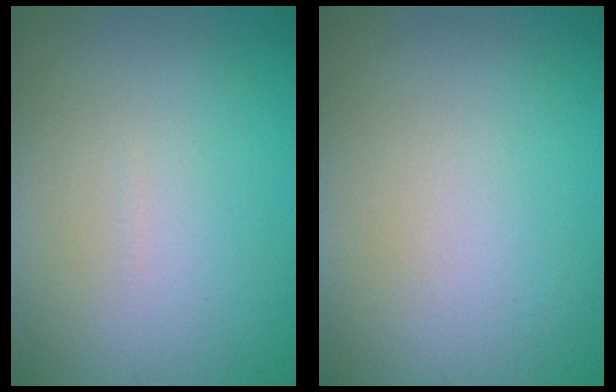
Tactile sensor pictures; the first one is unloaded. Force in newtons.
{"total": 0.0}